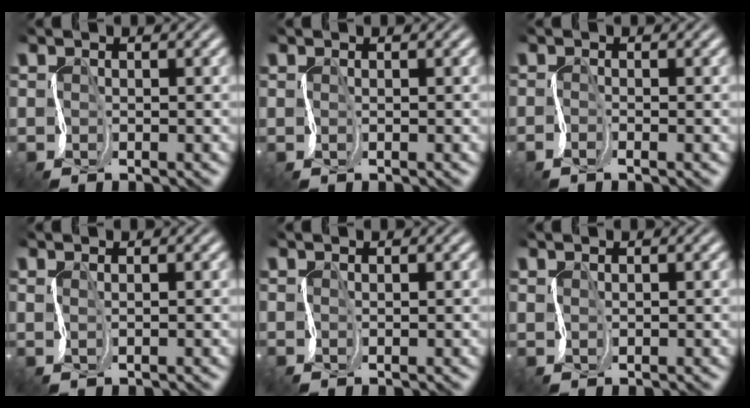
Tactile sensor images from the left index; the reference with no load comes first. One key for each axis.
{"total": 0.5, "fx": 0.4, "fy": 0.1, "fz": 0.3, "tx": -0.003, "ty": 0.001, "tz": 0.009}
{"total": 0.7, "fx": -0.5, "fy": 0.1, "fz": 0.5, "tx": -0.014, "ty": -0.004, "tz": -0.016}
{"total": 0.9, "fx": 0.9, "fy": -0.1, "fz": 0.0, "tx": -0.003, "ty": 0.009, "tz": 0.018}
{"total": 0.7, "fx": 0.6, "fy": -0.1, "fz": -0.2, "tx": 0.002, "ty": 0.005, "tz": 0.015}
{"total": 1.0, "fx": 0.8, "fy": -0.3, "fz": -0.4, "tx": -0.001, "ty": 0.006, "tz": 0.019}